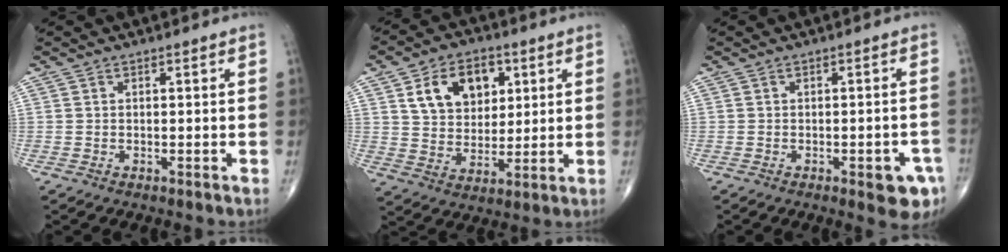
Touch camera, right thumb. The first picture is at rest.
{"total": 12.5, "force": [4.7, 8.7, 7.6], "torque": [-0.085, -0.014, 0.085]}
{"total": 5.9, "force": [-2.6, 2.1, 4.8], "torque": [-0.043, 0.008, -0.026]}